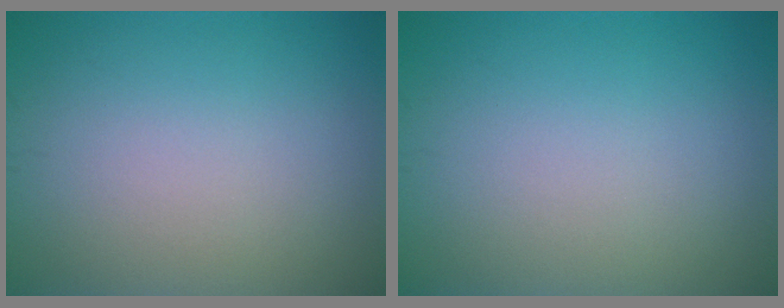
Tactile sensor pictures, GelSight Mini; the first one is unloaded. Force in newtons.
{"total": 0.0}